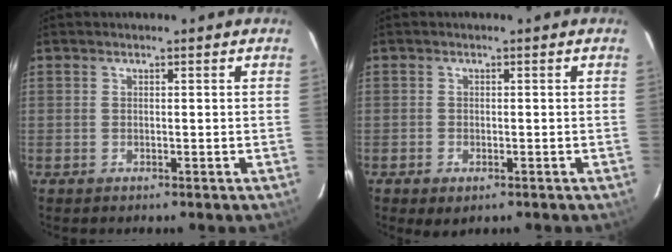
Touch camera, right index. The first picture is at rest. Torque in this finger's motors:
{"motor_torque": [0.23, -0.24, 0.10, -0.01]}